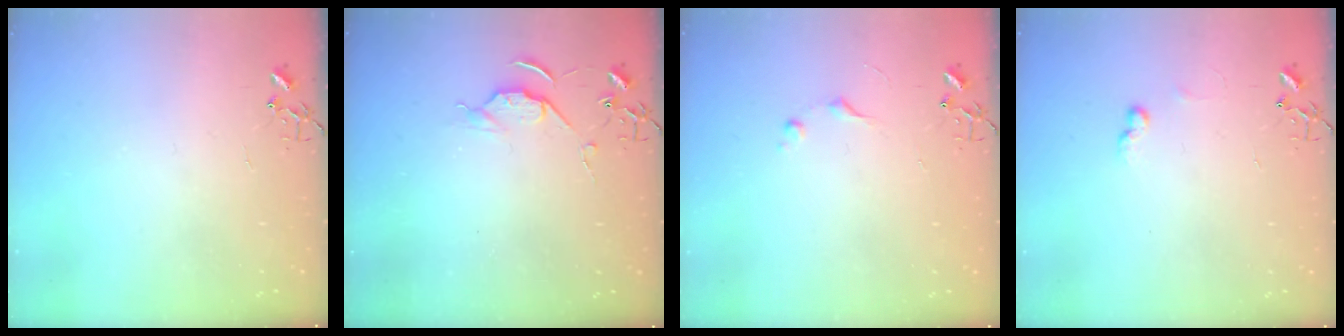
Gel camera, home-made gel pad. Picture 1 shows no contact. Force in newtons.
{"total": 5.2, "press": 5.2, "slide": 0.7}
{"total": 5.2, "press": 5.1, "slide": 0.7}
{"total": 5.9, "press": 5.9, "slide": 0.8}